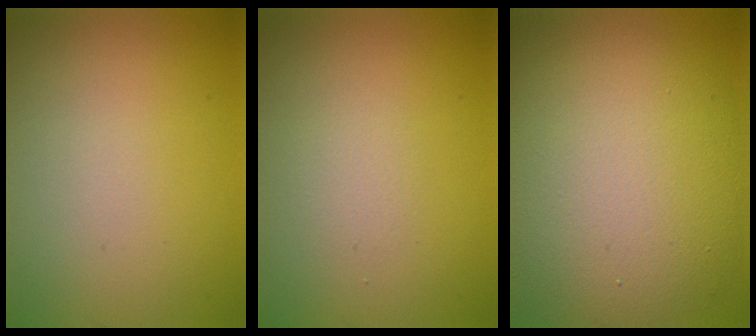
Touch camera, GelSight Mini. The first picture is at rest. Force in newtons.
{"total": 1.0, "press": 1.0, "slide": 0.1}
{"total": 13.0, "press": 13.0, "slide": 0.9}